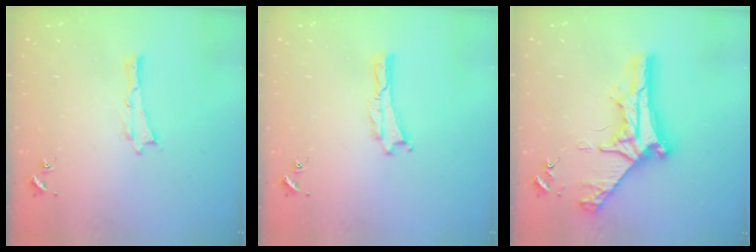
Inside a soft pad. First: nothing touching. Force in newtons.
{"total": 0.0}
{"total": 10.1, "press": 10.1, "slide": 1.0}